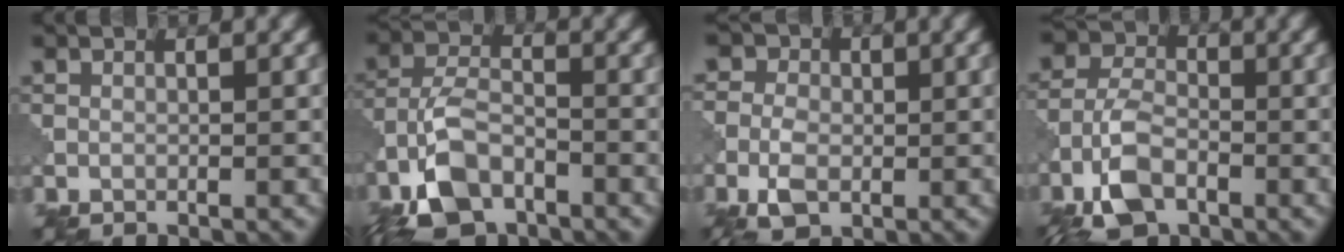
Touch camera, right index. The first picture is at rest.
{"total": 7.1, "force": [-4.3, 3.4, 4.5], "torque": [-0.089, 0.003, -0.094]}
{"total": 5.4, "force": [-0.8, 4.0, 3.6], "torque": [-0.051, 0.007, -0.024]}
{"total": 6.1, "force": [-3.2, 3.4, 3.9], "torque": [-0.081, 0.003, -0.073]}